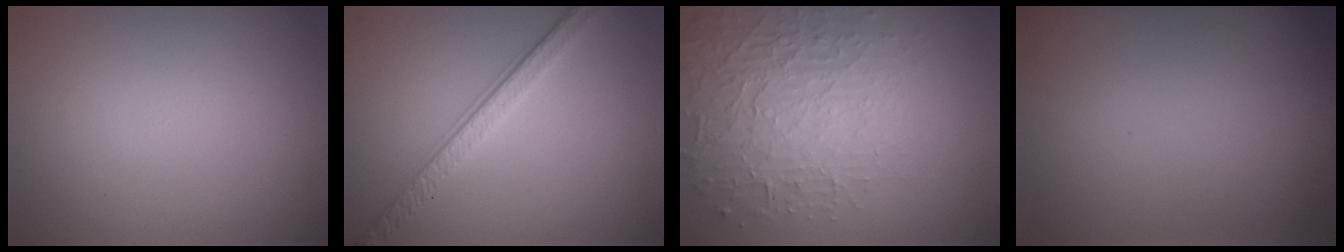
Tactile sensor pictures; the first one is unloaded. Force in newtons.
{"total": 3.8, "press": 2.8, "slide": 2.5}
{"total": 4.6, "press": 4.1, "slide": 2.1}
{"total": 0.0}